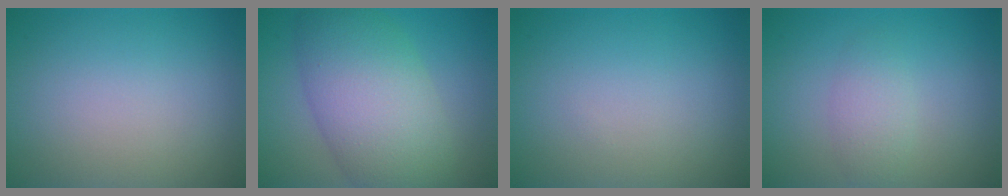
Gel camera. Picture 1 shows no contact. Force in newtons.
{"total": 9.1, "press": 9.1, "slide": 0.5}
{"total": 0.0}
{"total": 2.0, "press": 2.0, "slide": 0.0}